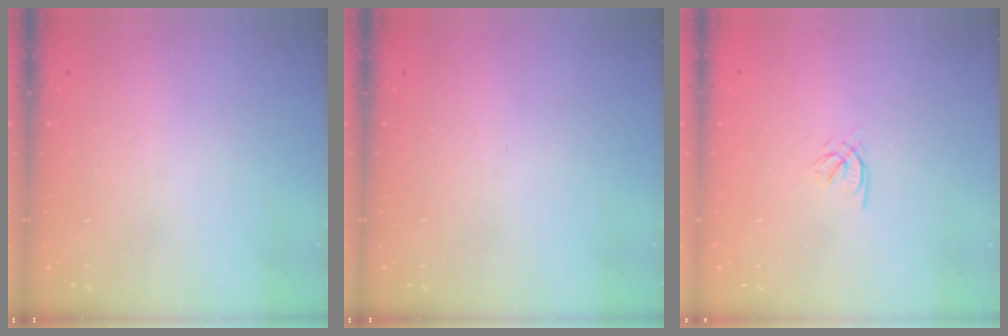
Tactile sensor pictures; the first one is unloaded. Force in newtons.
{"total": 0.0}
{"total": 2.0, "press": 1.9, "slide": 0.5}